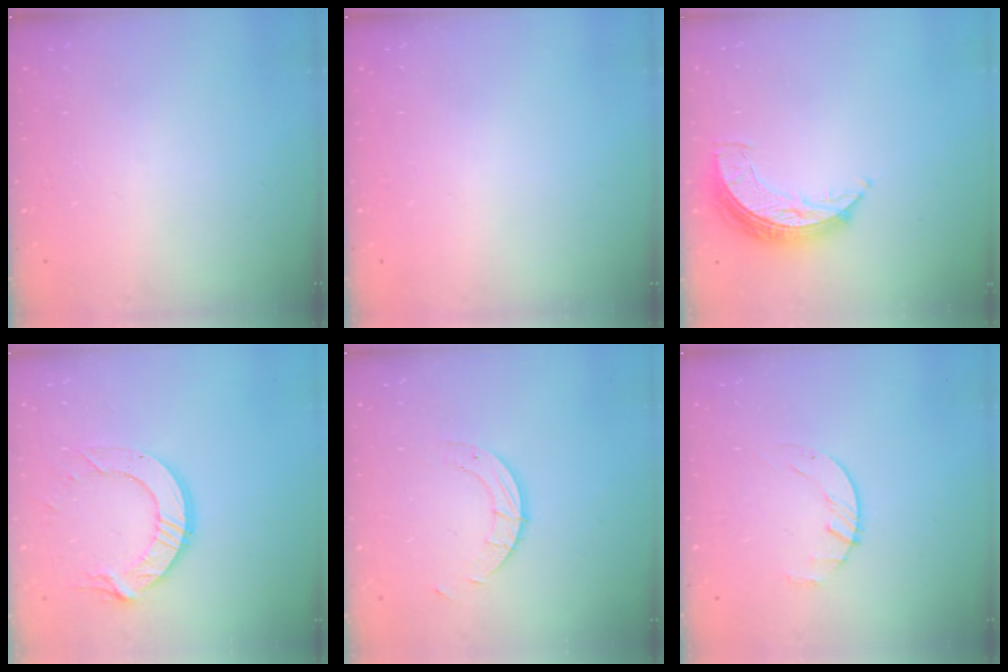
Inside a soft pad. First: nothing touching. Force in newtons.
{"total": 0.0}
{"total": 7.8, "press": 7.8, "slide": 0.6}
{"total": 11.1, "press": 11.0, "slide": 1.1}
{"total": 4.3, "press": 4.3, "slide": 0.3}
{"total": 1.6, "press": 1.6, "slide": 0.3}